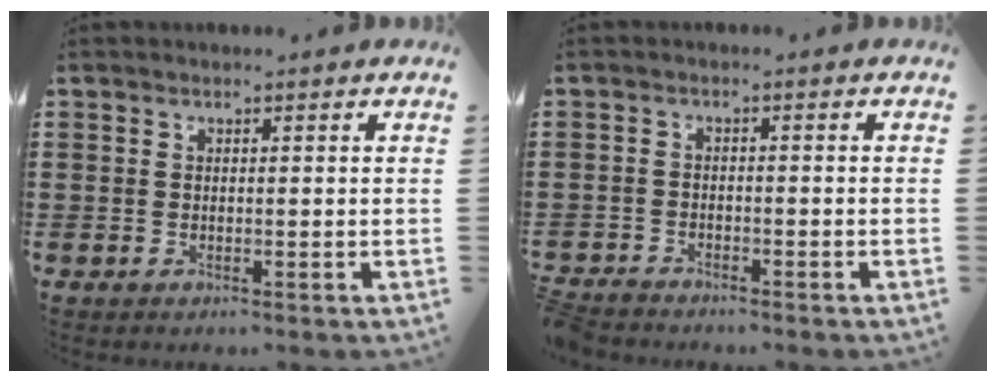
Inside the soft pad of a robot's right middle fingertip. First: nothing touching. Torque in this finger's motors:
{"motor_torque": [0.84, -0.01, 0.26, 0.21]}